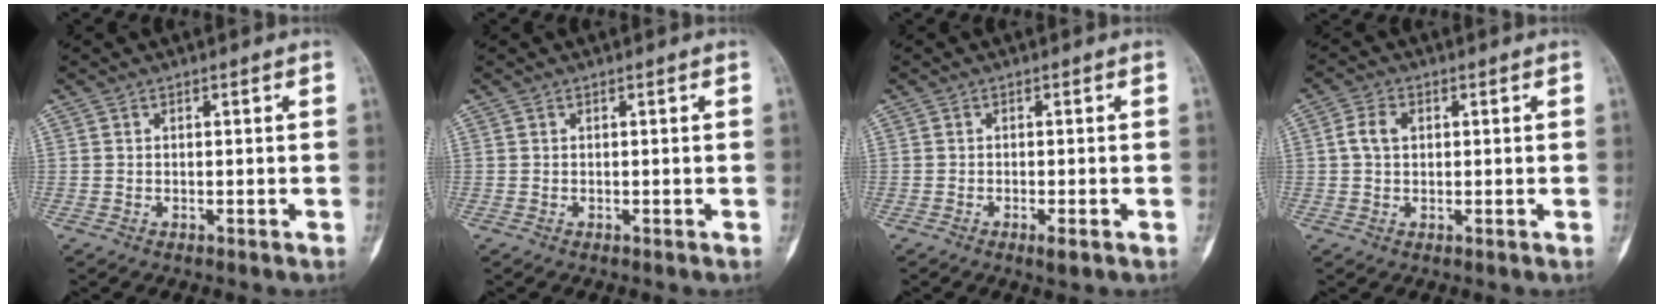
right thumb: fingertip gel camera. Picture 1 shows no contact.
{"total": 0.0}
{"total": 1.9, "force": [-0.9, 0.5, 1.6], "torque": [-0.024, -0.002, -0.014]}
{"total": 3.7, "force": [0.7, 2.6, 2.6], "torque": [-0.054, 0.009, 0.010]}